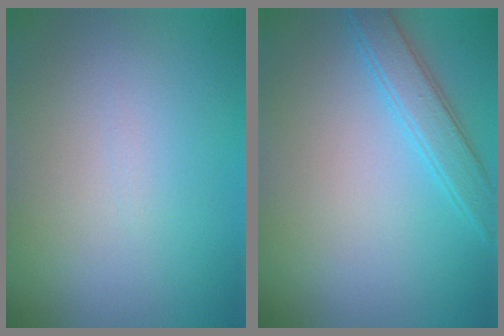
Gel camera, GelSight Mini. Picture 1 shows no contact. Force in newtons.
{"total": 2.8, "press": 2.8, "slide": 0.2}